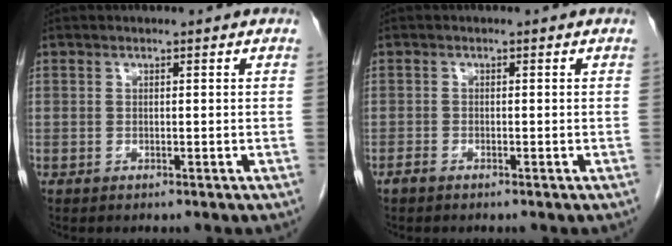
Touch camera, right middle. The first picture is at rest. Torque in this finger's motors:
{"motor_torque": [0.15, -0.05, 0.02, 0.02]}